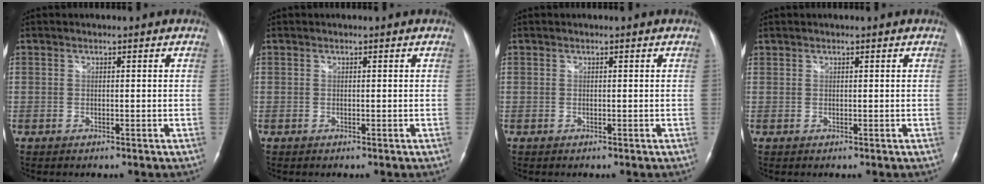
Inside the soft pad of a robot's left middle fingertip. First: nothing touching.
{"total": 0.0}
{"total": 0.0}
{"total": 0.0}